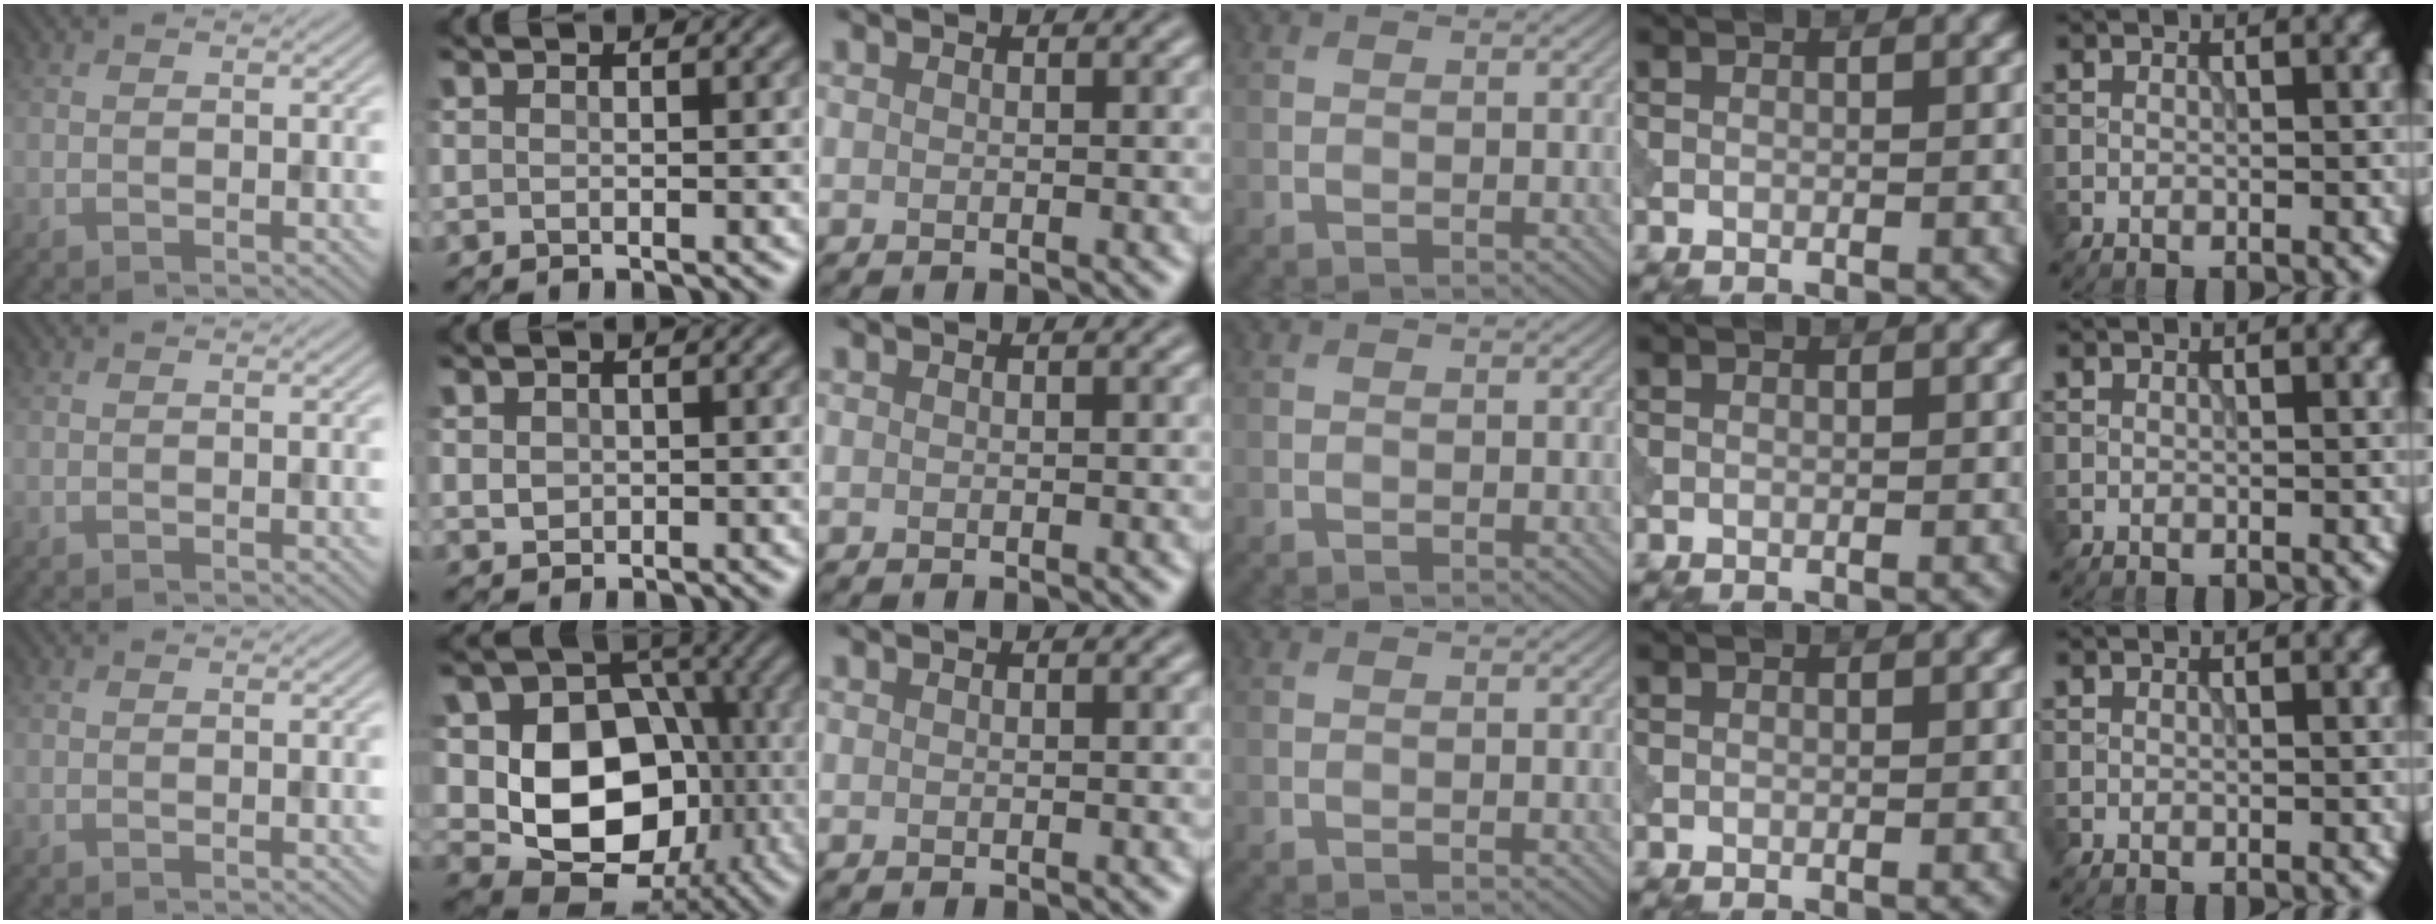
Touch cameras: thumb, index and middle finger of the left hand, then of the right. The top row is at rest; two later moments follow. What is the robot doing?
{"motion": "press", "object": "tv remote"}